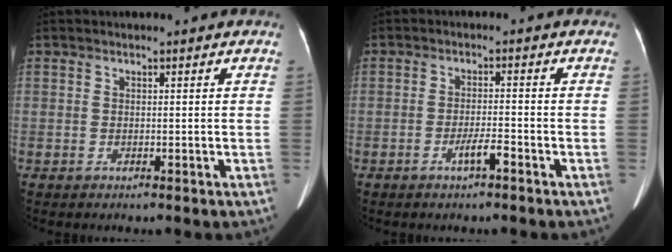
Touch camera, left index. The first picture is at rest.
{"total": 2.7, "force": [-1.7, 0.1, 2.1], "torque": [-0.038, -0.001, -0.035]}